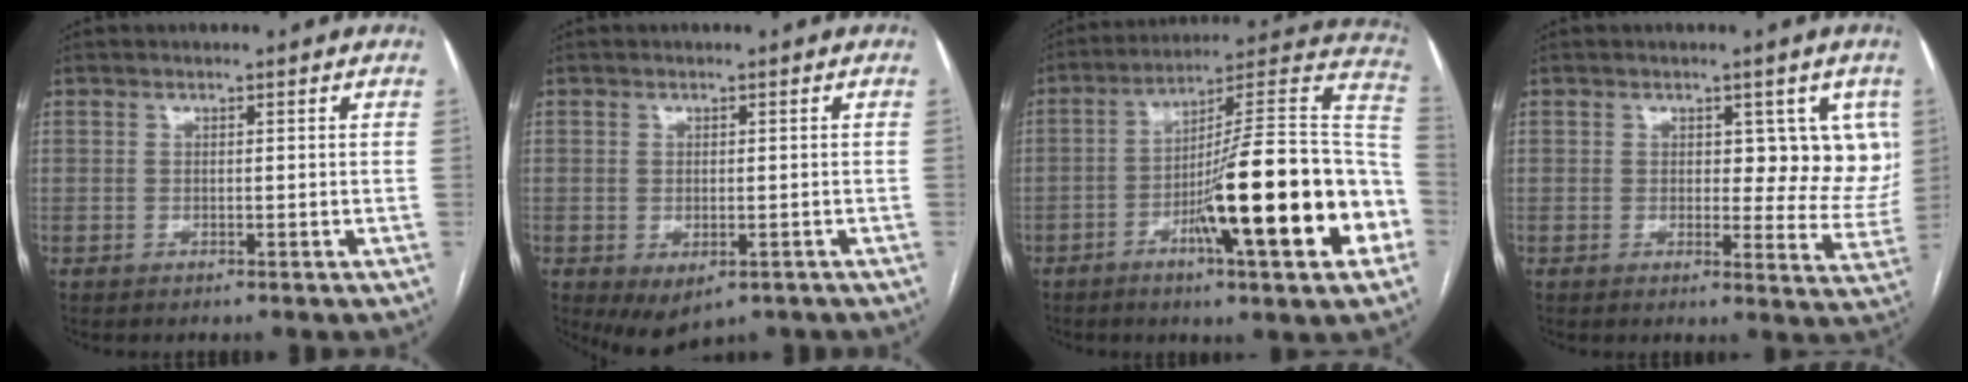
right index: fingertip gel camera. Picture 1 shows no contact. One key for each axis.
{"total": 4.8, "fx": -2.3, "fy": 2.6, "fz": 3.3, "tx": -0.051, "ty": -0.010, "tz": -0.021}
{"total": 24.4, "fx": -7.3, "fy": 2.1, "fz": 23.2, "tx": -0.283, "ty": 0.008, "tz": -0.112}
{"total": 7.6, "fx": 2.6, "fy": 4.3, "fz": 5.8, "tx": -0.040, "ty": -0.001, "tz": 0.029}